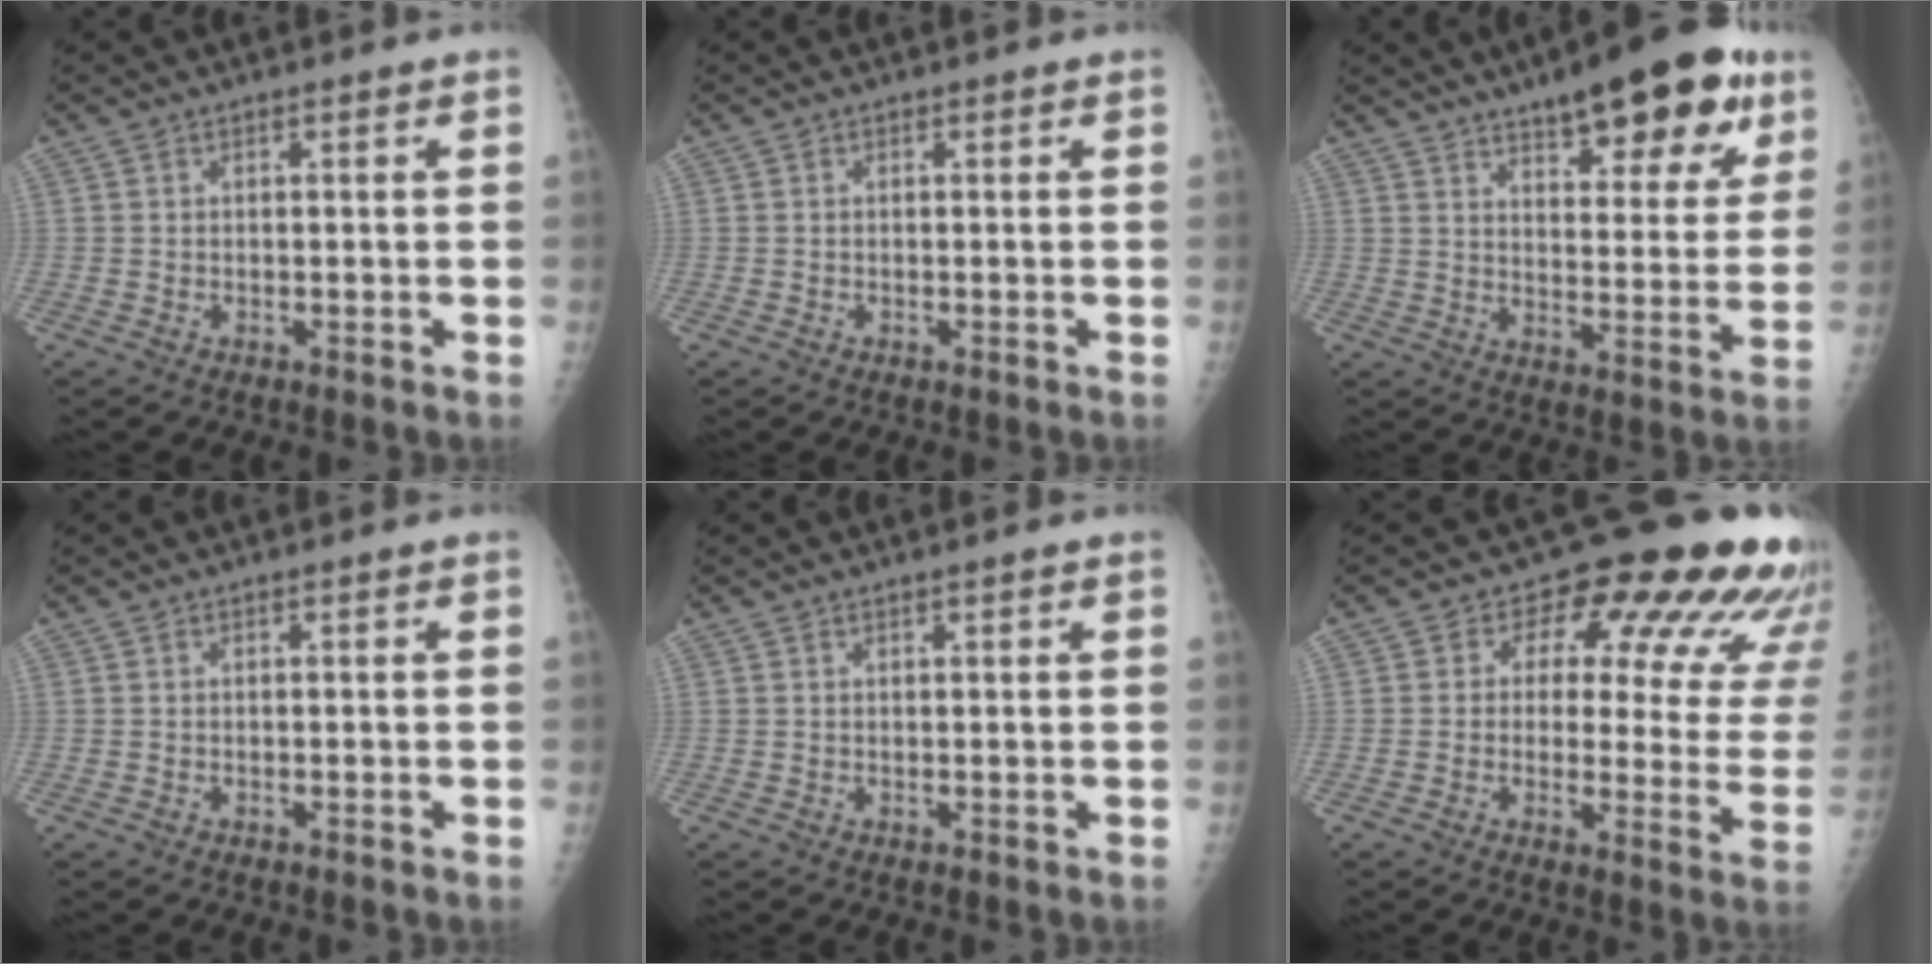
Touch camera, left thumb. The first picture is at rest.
{"total": 0.0}
{"total": 19.8, "force": [12.2, 7.0, 13.8], "torque": [-0.153, -0.033, 0.174]}
{"total": 0.0}
{"total": 0.8, "force": [0.6, 0.1, 0.5], "torque": [-0.006, -0.001, 0.010]}
{"total": 18.6, "force": [10.8, 9.0, 12.1], "torque": [-0.094, -0.040, 0.108]}